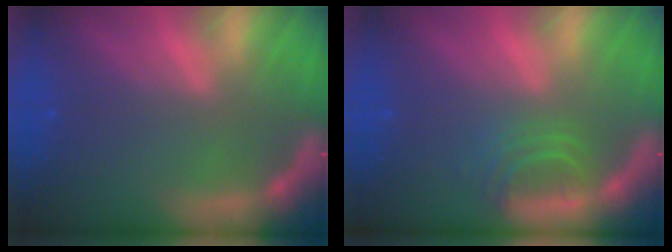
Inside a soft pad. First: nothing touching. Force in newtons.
{"total": 2.9}